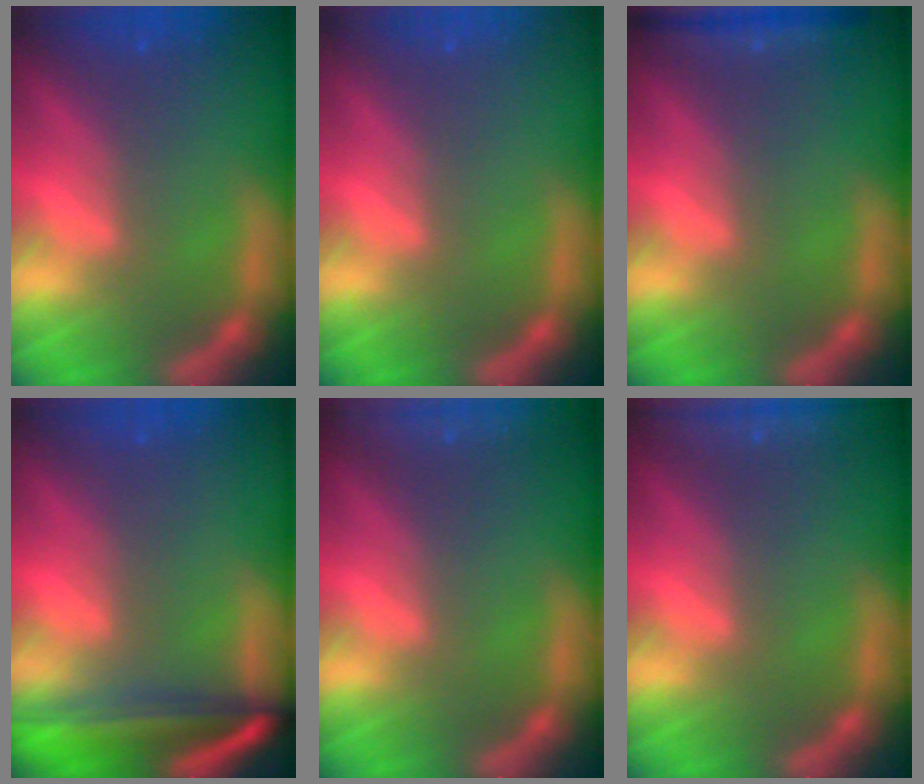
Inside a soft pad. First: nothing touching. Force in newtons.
{"total": 0.0}
{"total": 2.4}
{"total": 8.5}
{"total": 10.0}
{"total": 9.0}